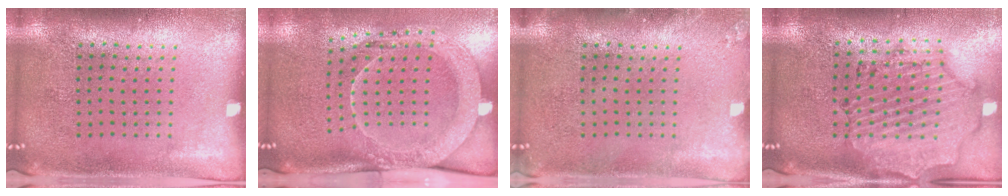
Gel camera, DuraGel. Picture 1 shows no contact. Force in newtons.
{"total": 2.1, "press": 2.0, "slide": 0.5}
{"total": 0.9, "press": 0.9, "slide": 0.1}
{"total": 1.7, "press": 1.6, "slide": 0.3}